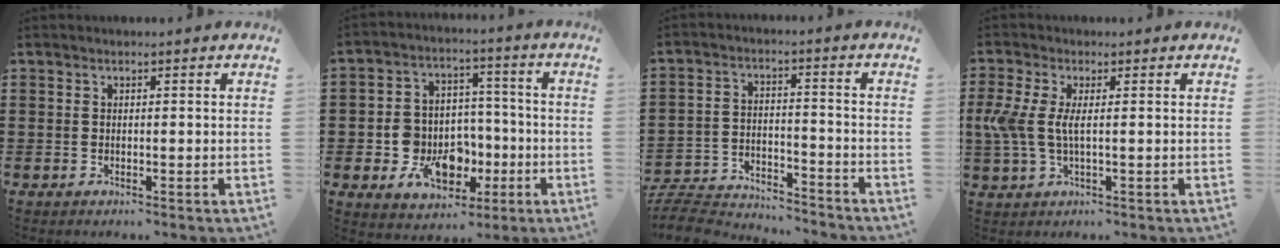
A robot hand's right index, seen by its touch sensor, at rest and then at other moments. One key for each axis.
{"total": 10.0, "fx": -2.5, "fy": 8.3, "fz": 5.0, "tx": -0.104, "ty": 0.020, "tz": -0.037}
{"total": 6.7, "fx": -6.5, "fy": 1.0, "fz": 1.1, "tx": -0.039, "ty": 0.007, "tz": -0.134}
{"total": 4.8, "fx": 0.1, "fy": 1.9, "fz": 4.4, "tx": -0.122, "ty": -0.009, "tz": -0.009}